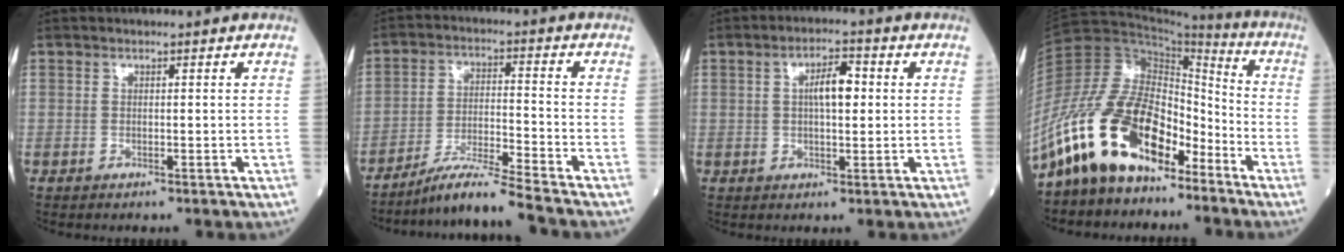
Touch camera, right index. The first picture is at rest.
{"total": 8.6, "force": [-7.6, -2.0, 3.5], "torque": [-0.062, -0.018, -0.141]}
{"total": 5.1, "force": [0.8, 1.7, 4.8], "torque": [-0.082, 0.011, 0.012]}
{"total": 17.2, "force": [-11.6, 7.6, 10.1], "torque": [-0.215, 0.026, -0.220]}